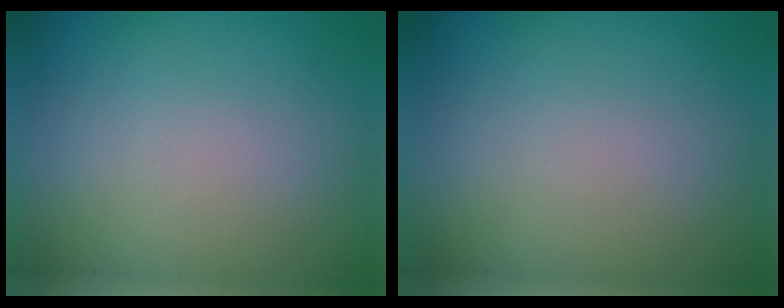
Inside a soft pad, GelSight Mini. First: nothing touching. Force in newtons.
{"total": 0.0}